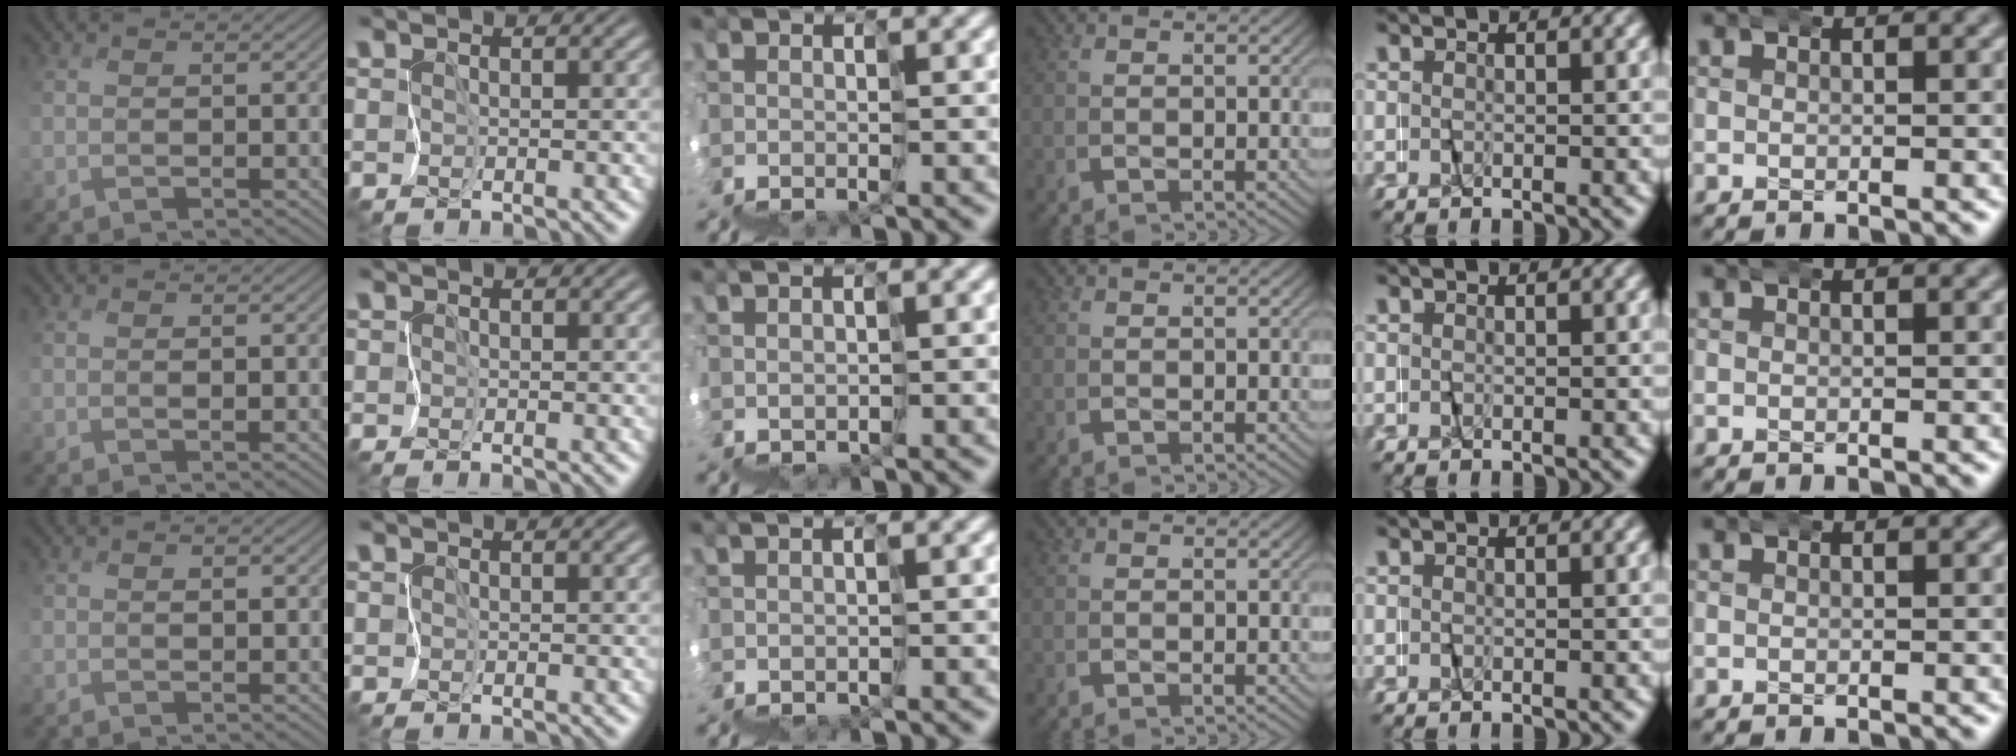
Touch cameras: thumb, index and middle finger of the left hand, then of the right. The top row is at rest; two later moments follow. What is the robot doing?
{"motion": "wrap", "object": "napkin"}